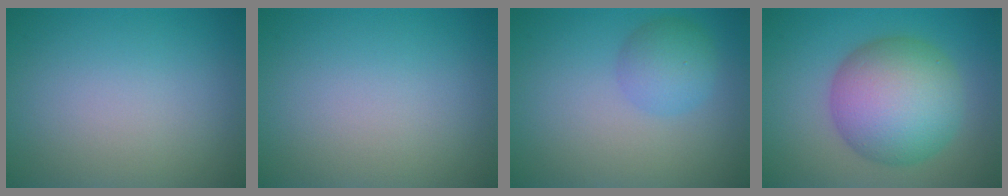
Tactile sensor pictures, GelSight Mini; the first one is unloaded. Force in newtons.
{"total": 0.0}
{"total": 3.0, "press": 2.9, "slide": 0.2}
{"total": 9.7, "press": 9.7, "slide": 0.1}